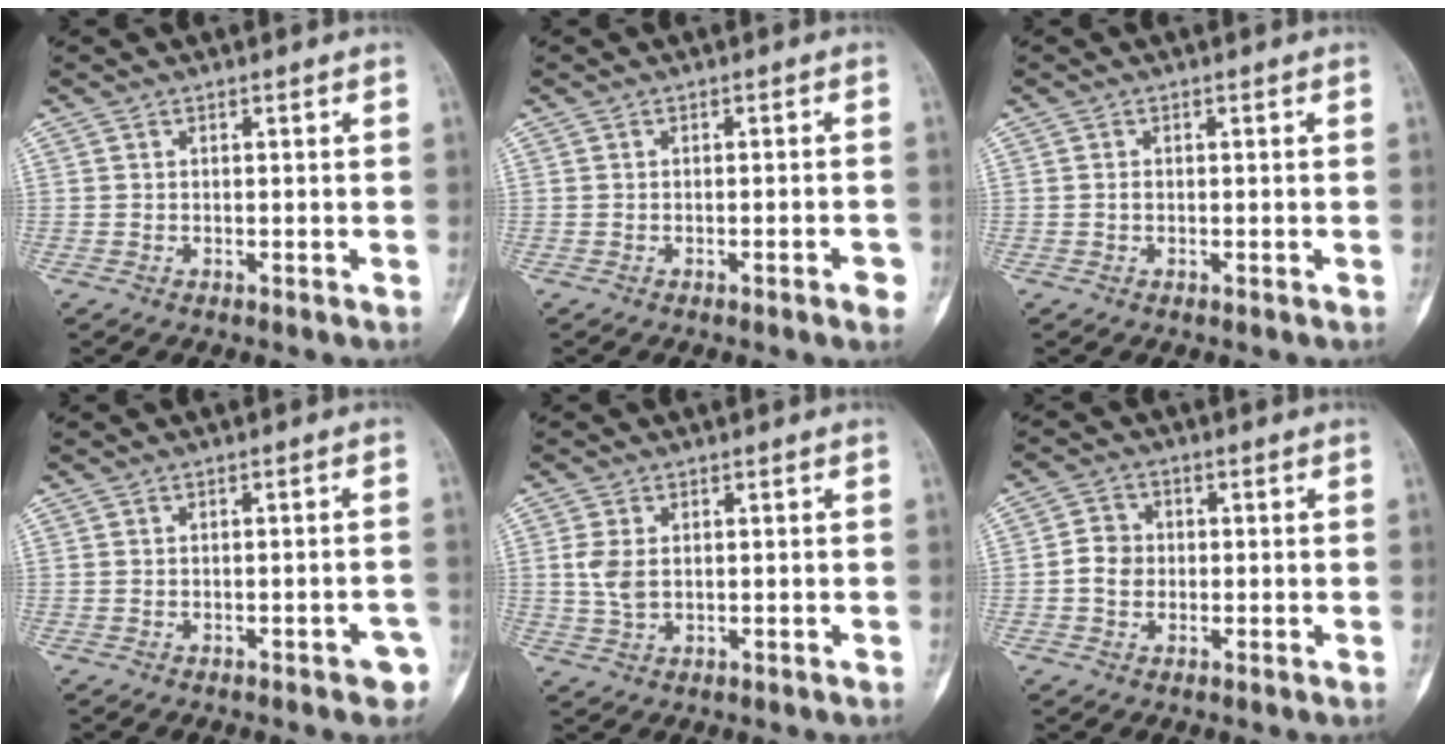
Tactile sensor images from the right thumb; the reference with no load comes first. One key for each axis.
{"total": 2.6, "fx": -1.3, "fy": 0.5, "fz": 2.2, "tx": -0.029, "ty": 0.004, "tz": -0.016}
{"total": 0.5, "fx": -0.1, "fy": 0.4, "fz": 0.4, "tx": -0.005, "ty": 0.002, "tz": -0.004}
{"total": 3.4, "fx": -1.8, "fy": 1.3, "fz": 2.6, "tx": -0.017, "ty": 0.015, "tz": -0.018}
{"total": 4.1, "fx": 0.5, "fy": 2.6, "fz": 3.2, "tx": -0.070, "ty": -0.002, "tz": 0.013}
{"total": 4.1, "fx": -0.4, "fy": 3.6, "fz": 1.9, "tx": -0.022, "ty": 0.011, "tz": -0.014}